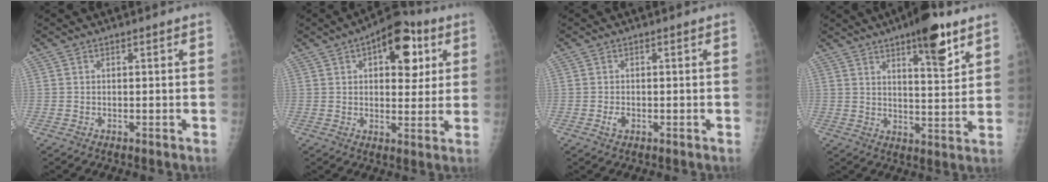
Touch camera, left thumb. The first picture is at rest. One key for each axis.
{"total": 13.1, "fx": 5.1, "fy": 7.0, "fz": 9.9, "tx": -0.090, "ty": -0.004, "tz": 0.065}
{"total": 1.7, "fx": -0.5, "fy": 1.1, "fz": 1.2, "tx": -0.019, "ty": 0.000, "tz": -0.009}
{"total": 12.6, "fx": 7.7, "fy": 3.5, "fz": 9.3, "tx": -0.114, "ty": -0.044, "tz": 0.112}